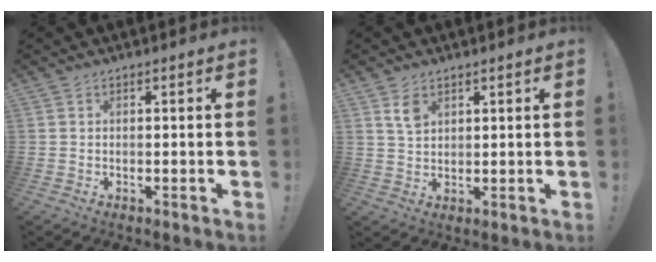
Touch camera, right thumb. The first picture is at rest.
{"total": 4.3, "force": [2.4, 2.6, 2.5], "torque": [-0.038, -0.008, 0.042]}